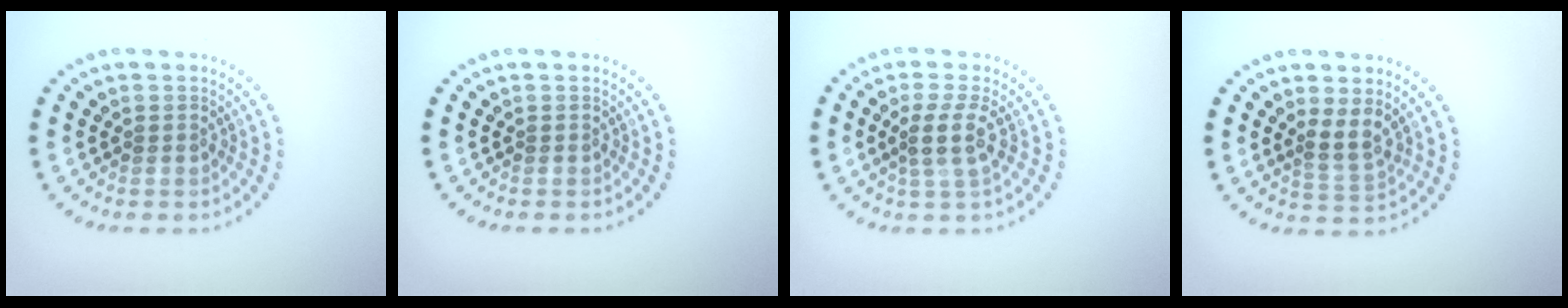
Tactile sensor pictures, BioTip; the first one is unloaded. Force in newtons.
{"total": 0.0}
{"total": 2.5, "press": 1.9, "slide": 1.6}
{"total": 2.2, "press": 1.7, "slide": 1.4}